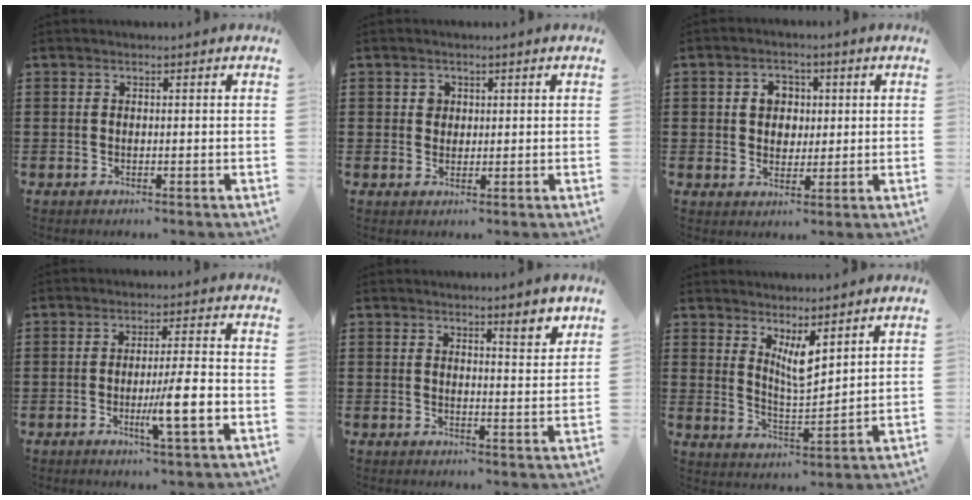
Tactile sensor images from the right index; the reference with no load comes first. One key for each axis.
{"total": 1.7, "fx": 0.6, "fy": 1.5, "fz": 0.5, "tx": -0.015, "ty": 0.008, "tz": 0.010}
{"total": 4.2, "fx": 0.7, "fy": 3.5, "fz": 2.2, "tx": -0.056, "ty": 0.015, "tz": 0.007}
{"total": 7.9, "fx": -2.2, "fy": 0.6, "fz": 7.5, "tx": -0.127, "ty": -0.012, "tz": -0.037}
{"total": 4.0, "fx": 3.1, "fy": 0.7, "fz": 2.4, "tx": -0.038, "ty": -0.008, "tz": 0.050}
{"total": 5.4, "fx": 3.5, "fy": 1.2, "fz": 3.9, "tx": -0.077, "ty": -0.014, "tz": 0.061}